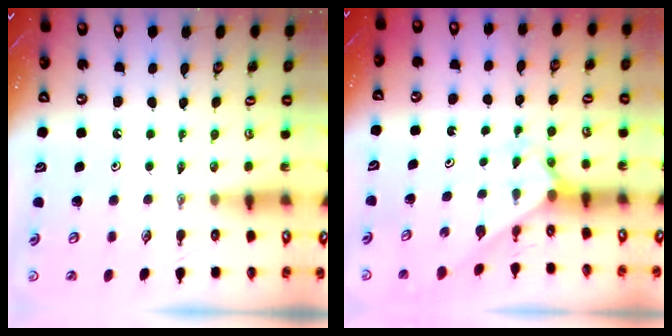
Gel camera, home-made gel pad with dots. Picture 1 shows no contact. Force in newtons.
{"total": 2.3, "press": 2.3, "slide": 0.1}